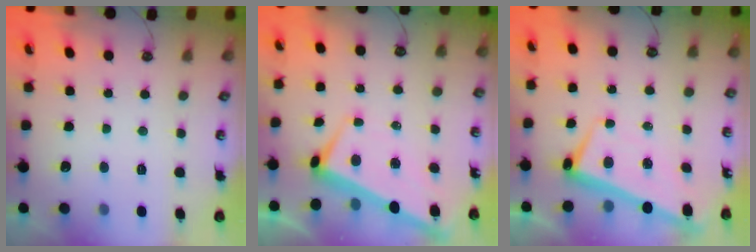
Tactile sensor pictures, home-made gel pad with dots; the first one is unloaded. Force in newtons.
{"total": 1.6, "press": 1.2, "slide": 1.0}
{"total": 2.7, "press": 2.7, "slide": 0.4}